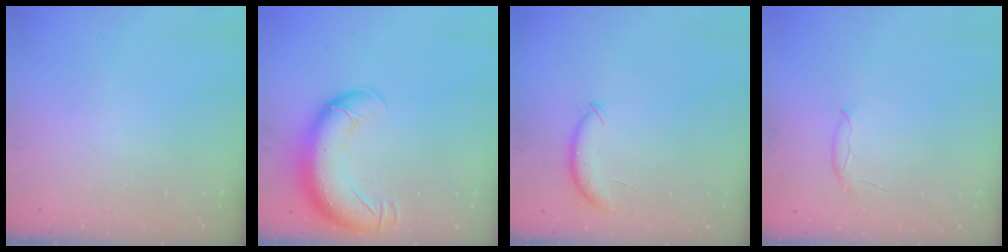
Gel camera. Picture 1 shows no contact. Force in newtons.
{"total": 15.0, "press": 14.6, "slide": 3.6}
{"total": 7.4, "press": 7.4, "slide": 1.1}
{"total": 5.6, "press": 5.5, "slide": 0.9}